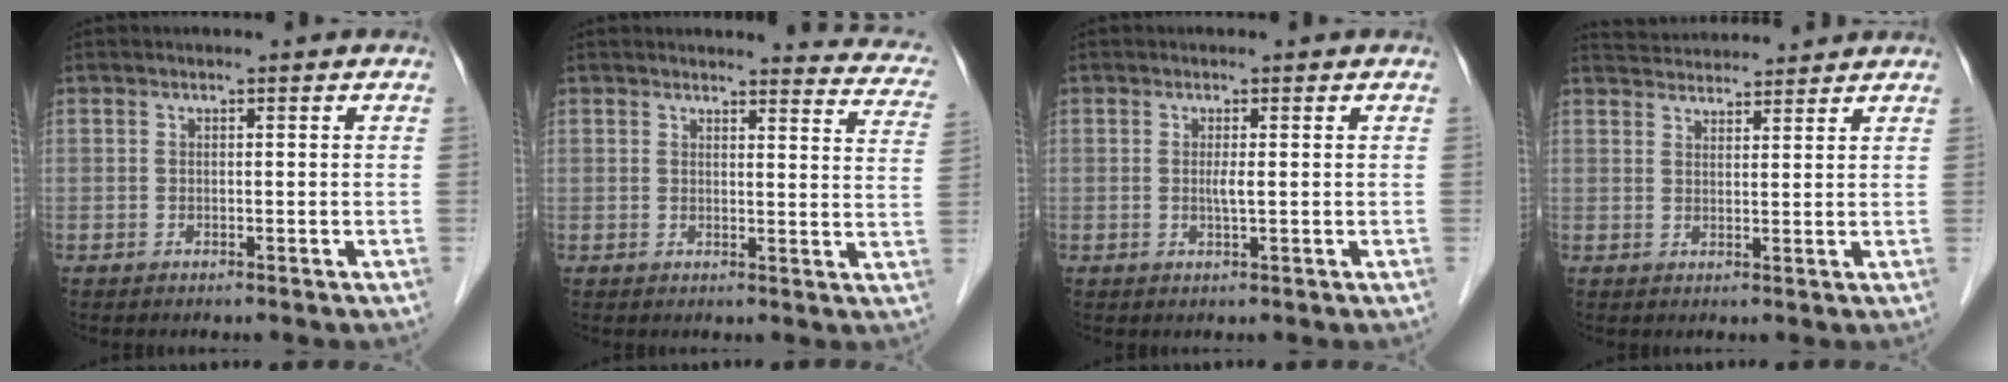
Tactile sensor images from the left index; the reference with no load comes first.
{"total": 9.7, "force": [9.3, 1.4, 2.0], "torque": [0.004, -0.053, 0.071]}
{"total": 1.4, "force": [0.1, -0.1, 1.4], "torque": [-0.032, -0.001, 0.002]}
{"total": 7.8, "force": [7.7, 0.8, 1.4], "torque": [-0.027, 0.033, 0.115]}